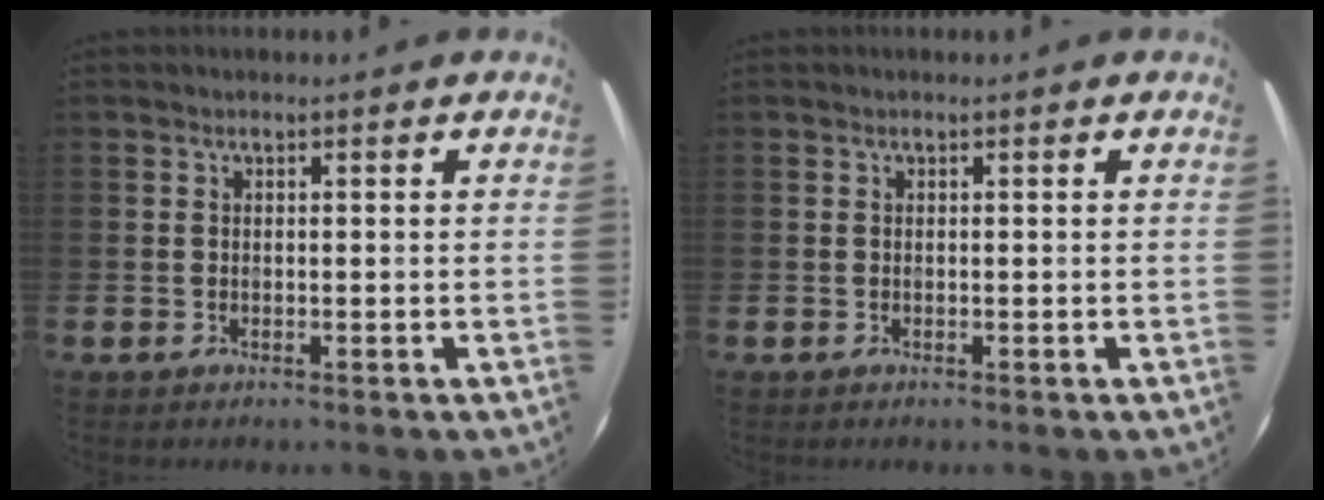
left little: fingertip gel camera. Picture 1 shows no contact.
{"total": 0.0}